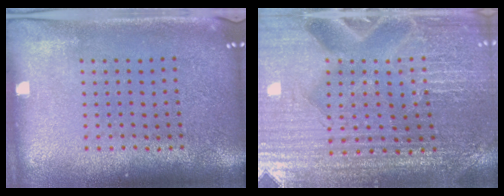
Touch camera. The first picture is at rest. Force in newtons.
{"total": 3.3, "press": 3.3, "slide": 0.3}